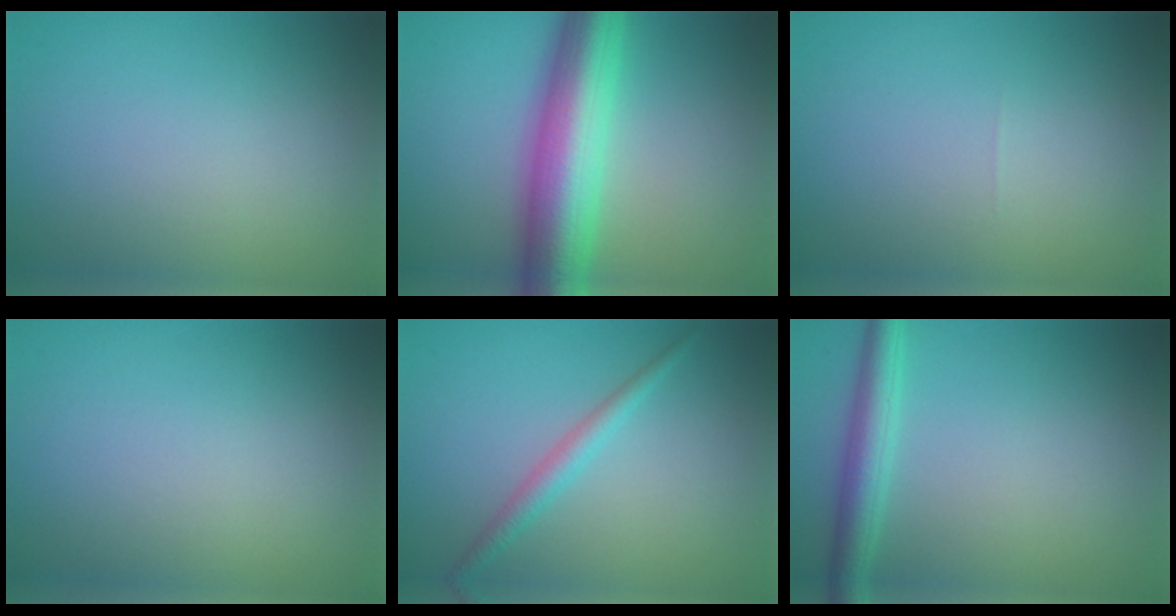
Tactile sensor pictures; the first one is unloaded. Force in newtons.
{"total": 9.4, "press": 9.4, "slide": 0.2}
{"total": 0.0}
{"total": 0.0}
{"total": 1.9, "press": 1.9, "slide": 0.0}
{"total": 3.4, "press": 3.4, "slide": 0.1}